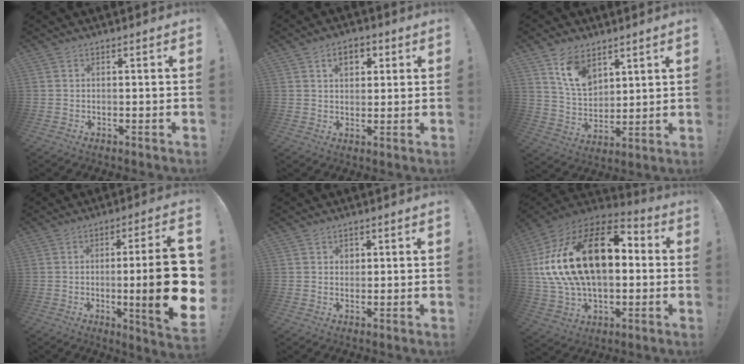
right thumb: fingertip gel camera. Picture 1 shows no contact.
{"total": 6.1, "force": [2.3, 4.4, 3.5], "torque": [-0.047, 0.004, 0.041]}
{"total": 11.6, "force": [7.1, 7.3, 5.5], "torque": [-0.098, -0.033, 0.139]}
{"total": 20.7, "force": [-1.6, 2.1, 20.5], "torque": [-0.302, -0.013, -0.021]}
{"total": 1.9, "force": [0.8, 1.6, 0.5], "torque": [0.002, -0.004, 0.010]}
{"total": 29.2, "force": [5.7, 16.8, 23.2], "torque": [-0.428, -0.014, 0.103]}